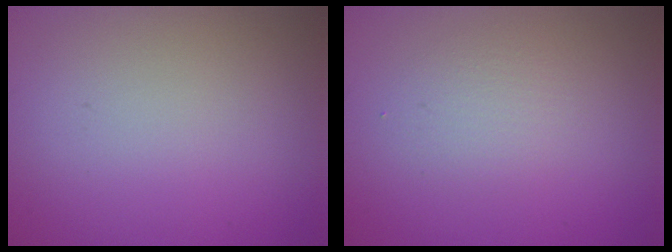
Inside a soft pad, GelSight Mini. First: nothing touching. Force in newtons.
{"total": 1.7, "press": 1.7, "slide": 0.2}